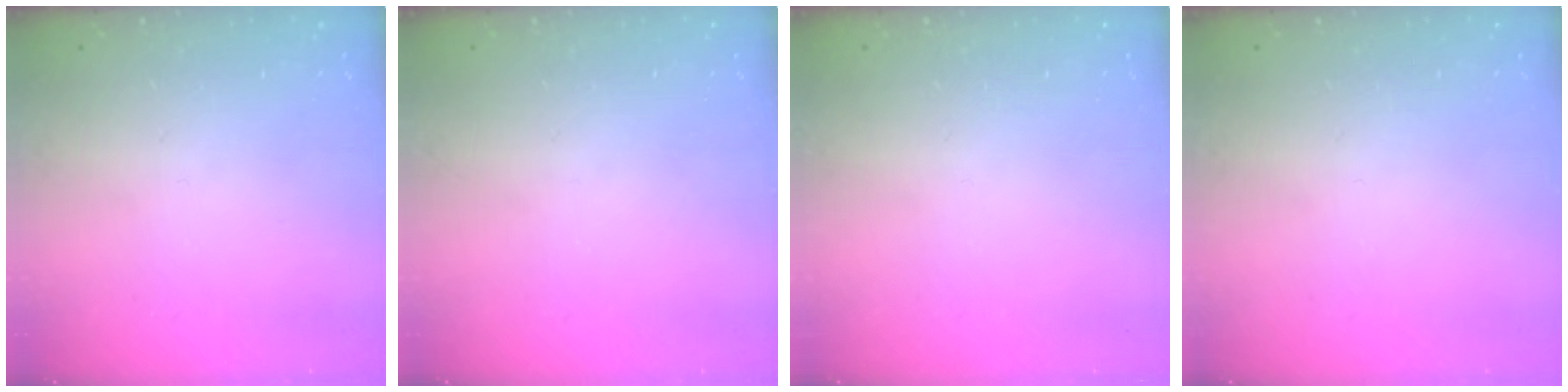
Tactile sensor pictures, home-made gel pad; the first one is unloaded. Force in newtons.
{"total": 0.0}
{"total": 0.0}
{"total": 0.0}